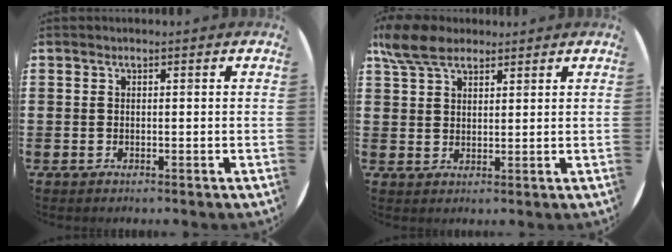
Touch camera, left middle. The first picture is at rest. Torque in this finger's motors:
{"motor_torque": [1.16, -0.98, 0.14, 0.11]}